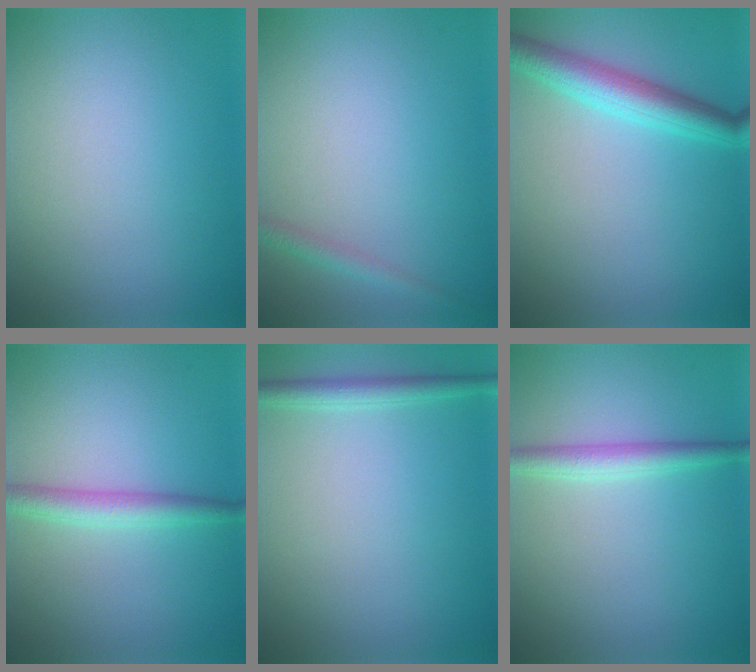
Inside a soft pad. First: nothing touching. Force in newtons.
{"total": 1.3, "press": 1.3, "slide": 0.1}
{"total": 4.2, "press": 4.2, "slide": 0.1}
{"total": 2.5, "press": 2.5, "slide": 0.0}
{"total": 1.8, "press": 1.8, "slide": 0.1}
{"total": 2.3, "press": 2.3, "slide": 0.0}